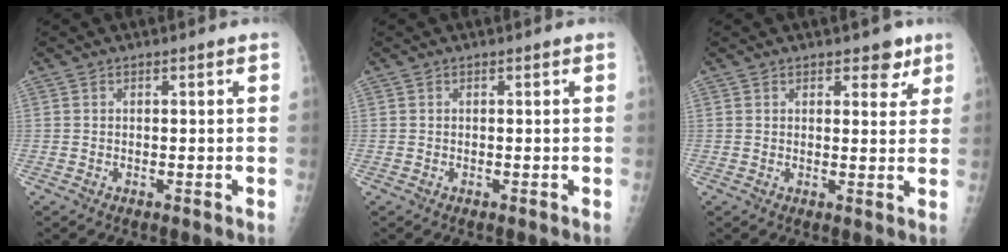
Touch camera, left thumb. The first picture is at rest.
{"total": 0.0}
{"total": 4.1, "force": [2.6, 2.2, 2.3], "torque": [-0.004, -0.012, 0.030]}